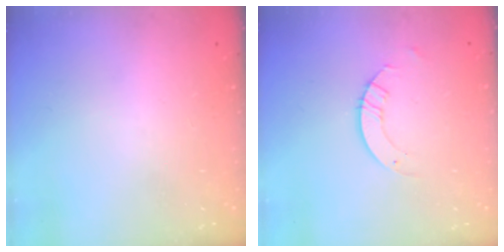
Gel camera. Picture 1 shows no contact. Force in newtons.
{"total": 3.2, "press": 3.2, "slide": 0.3}